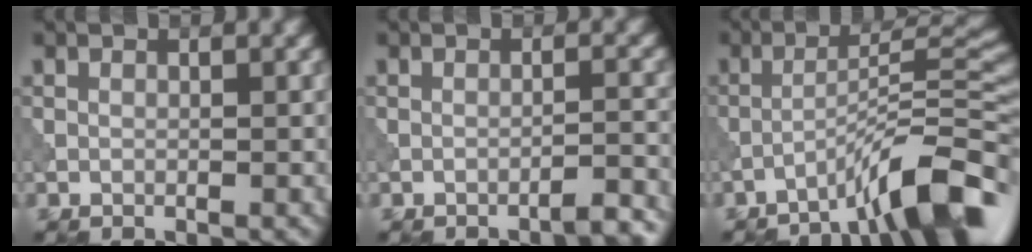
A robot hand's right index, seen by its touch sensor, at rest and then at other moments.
{"total": 2.5, "force": [-2.1, 0.4, 1.4], "torque": [-0.011, 0.009, -0.037]}
{"total": 8.7, "force": [-5.6, 1.1, 6.6], "torque": [-0.093, 0.020, -0.097]}